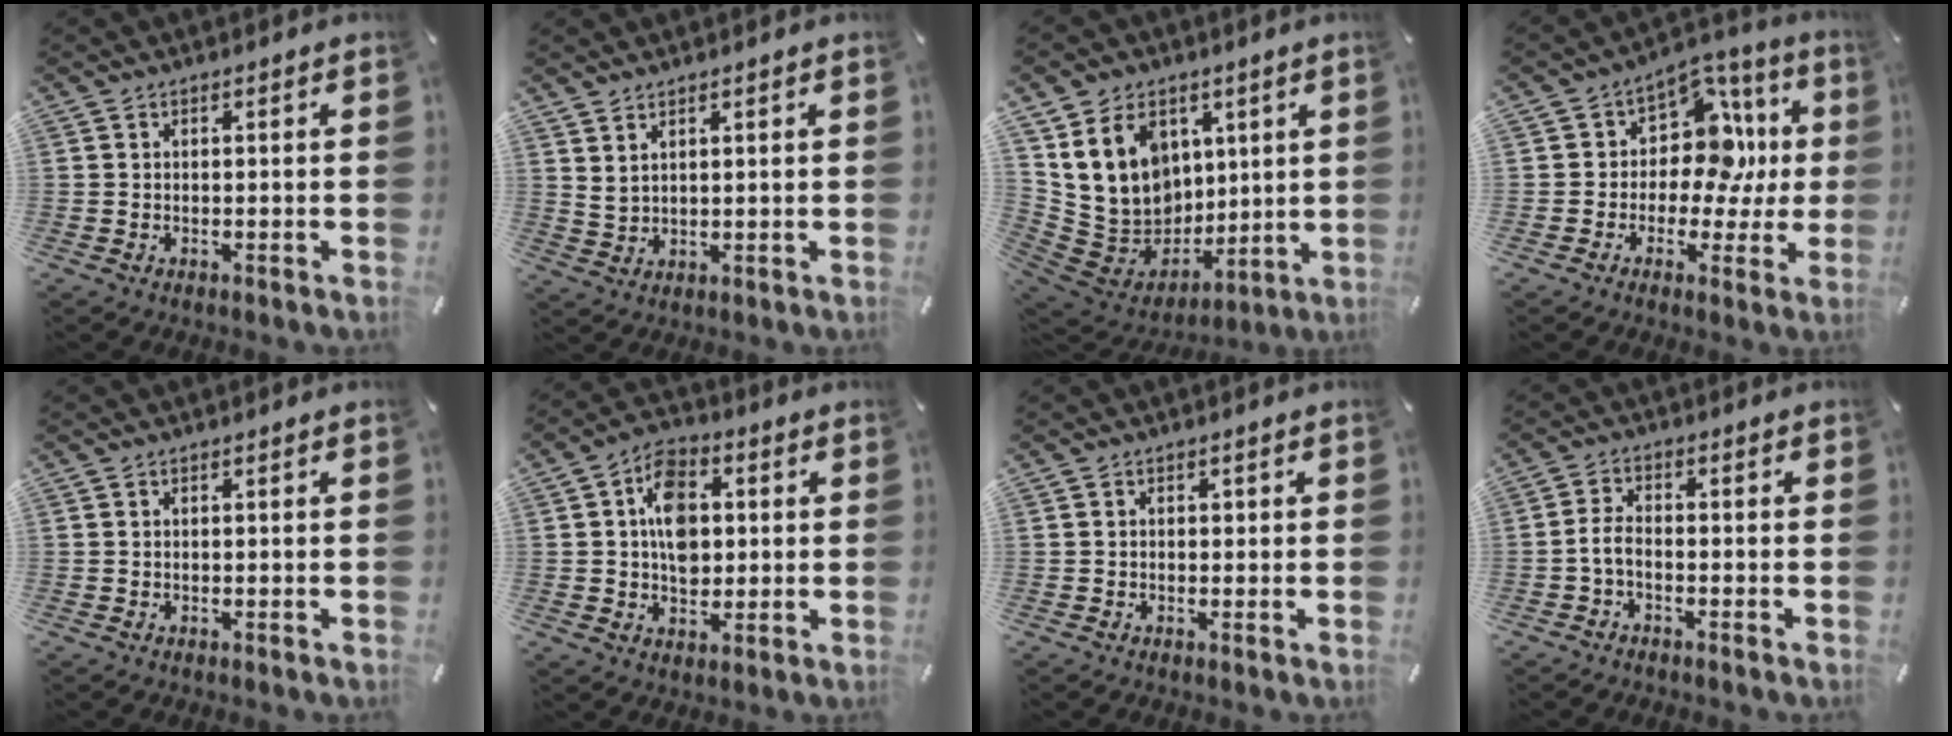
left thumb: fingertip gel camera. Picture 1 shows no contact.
{"total": 2.7, "force": [2.3, 1.3, 0.8], "torque": [-0.021, -0.005, 0.044]}
{"total": 17.5, "force": [6.2, 14.6, 7.3], "torque": [-0.132, -0.034, 0.131]}
{"total": 12.6, "force": [1.3, 10.0, 7.6], "torque": [-0.114, -0.019, 0.030]}
{"total": 0.0}
{"total": 10.9, "force": [1.2, 8.1, 7.1], "torque": [-0.107, 0.007, 0.021]}
{"total": 1.1, "force": [0.1, 0.9, 0.5], "torque": [-0.011, 0.006, -0.002]}
{"total": 3.7, "force": [-1.6, 1.7, 2.9], "torque": [-0.071, 0.003, -0.034]}